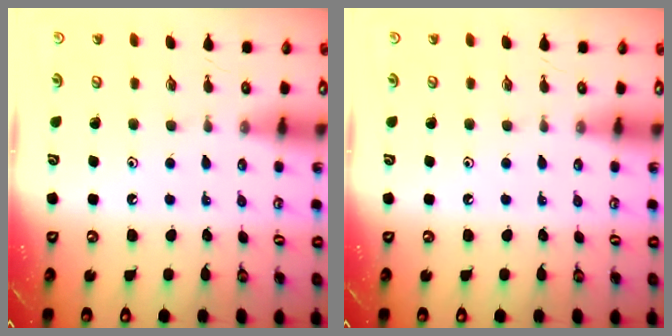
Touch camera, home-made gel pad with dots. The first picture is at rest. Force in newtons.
{"total": 0.0}